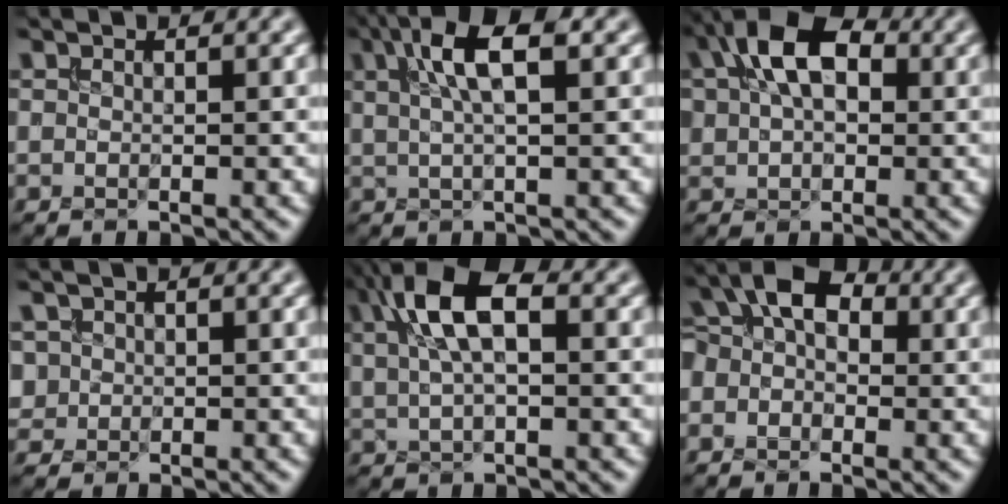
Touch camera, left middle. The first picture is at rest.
{"total": 5.1, "force": [1.7, 1.5, 4.6], "torque": [-0.080, 0.009, 0.028]}
{"total": 8.3, "force": [2.6, 5.3, 5.8], "torque": [-0.103, 0.025, 0.028]}
{"total": 1.2, "force": [-0.2, 1.2, -0.1], "torque": [0.012, -0.005, 0.002]}
{"total": 6.0, "force": [1.6, 2.6, 5.1], "torque": [-0.096, 0.013, 0.025]}
{"total": 5.3, "force": [-0.1, 3.9, 3.6], "torque": [-0.053, 0.030, -0.018]}